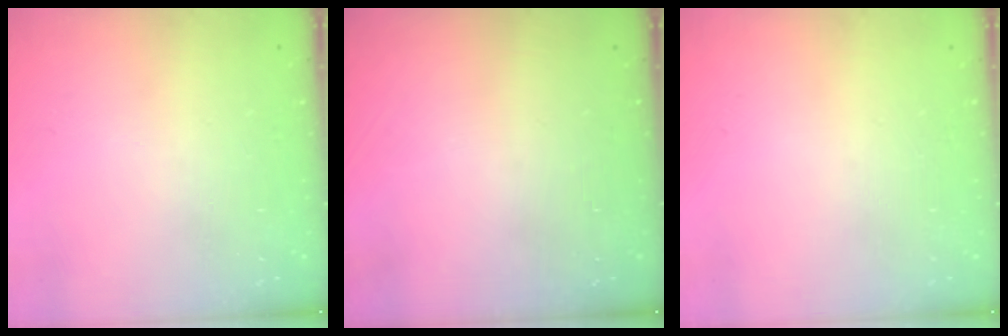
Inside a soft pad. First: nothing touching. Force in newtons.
{"total": 0.0}
{"total": 0.0}